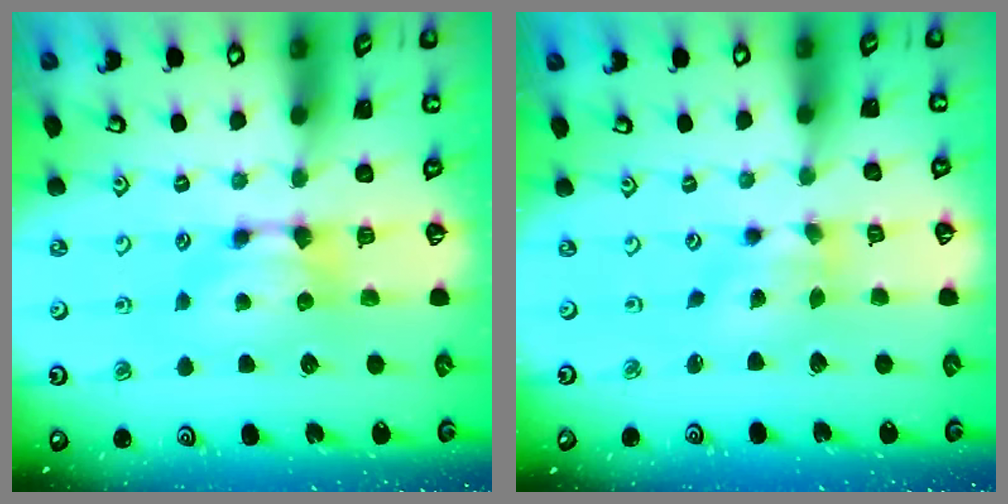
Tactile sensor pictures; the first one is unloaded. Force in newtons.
{"total": 2.1, "press": 1.6, "slide": 1.3}